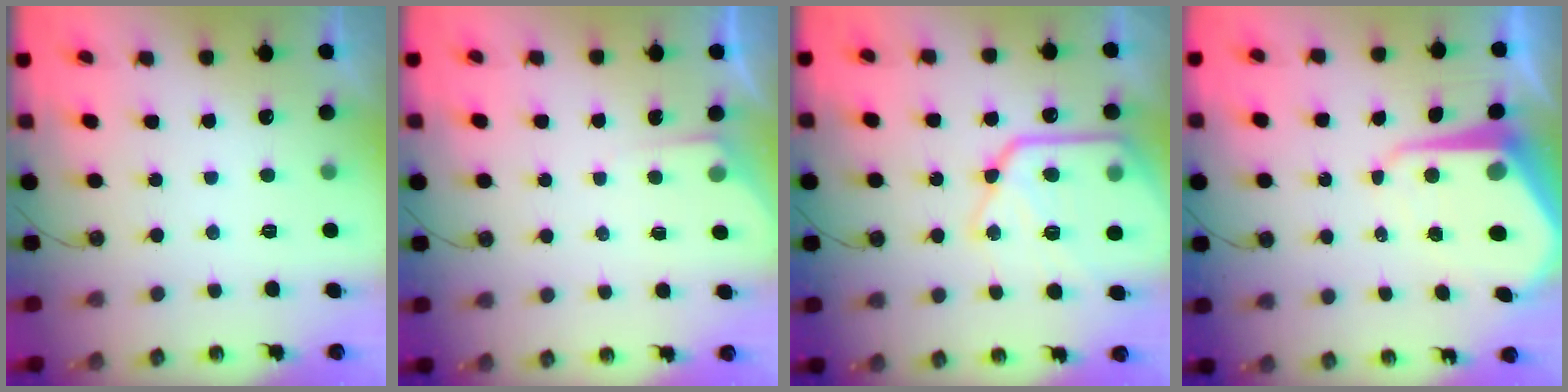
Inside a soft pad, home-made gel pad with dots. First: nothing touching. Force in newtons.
{"total": 3.4, "press": 3.4, "slide": 0.4}
{"total": 19.6, "press": 19.5, "slide": 1.1}
{"total": 10.8, "press": 10.7, "slide": 1.0}